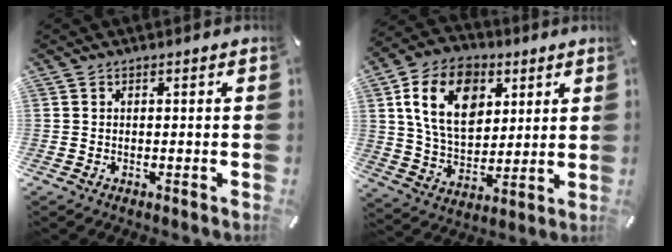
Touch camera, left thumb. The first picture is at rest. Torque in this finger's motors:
{"motor_torque": [1.13, 0.82, 2.13, -0.64, 0.23]}